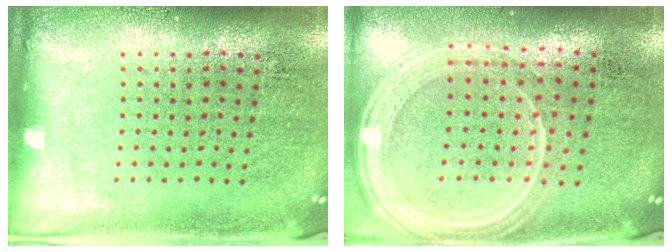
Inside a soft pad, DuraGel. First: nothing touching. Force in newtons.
{"total": 1.4, "press": 1.4, "slide": 0.2}